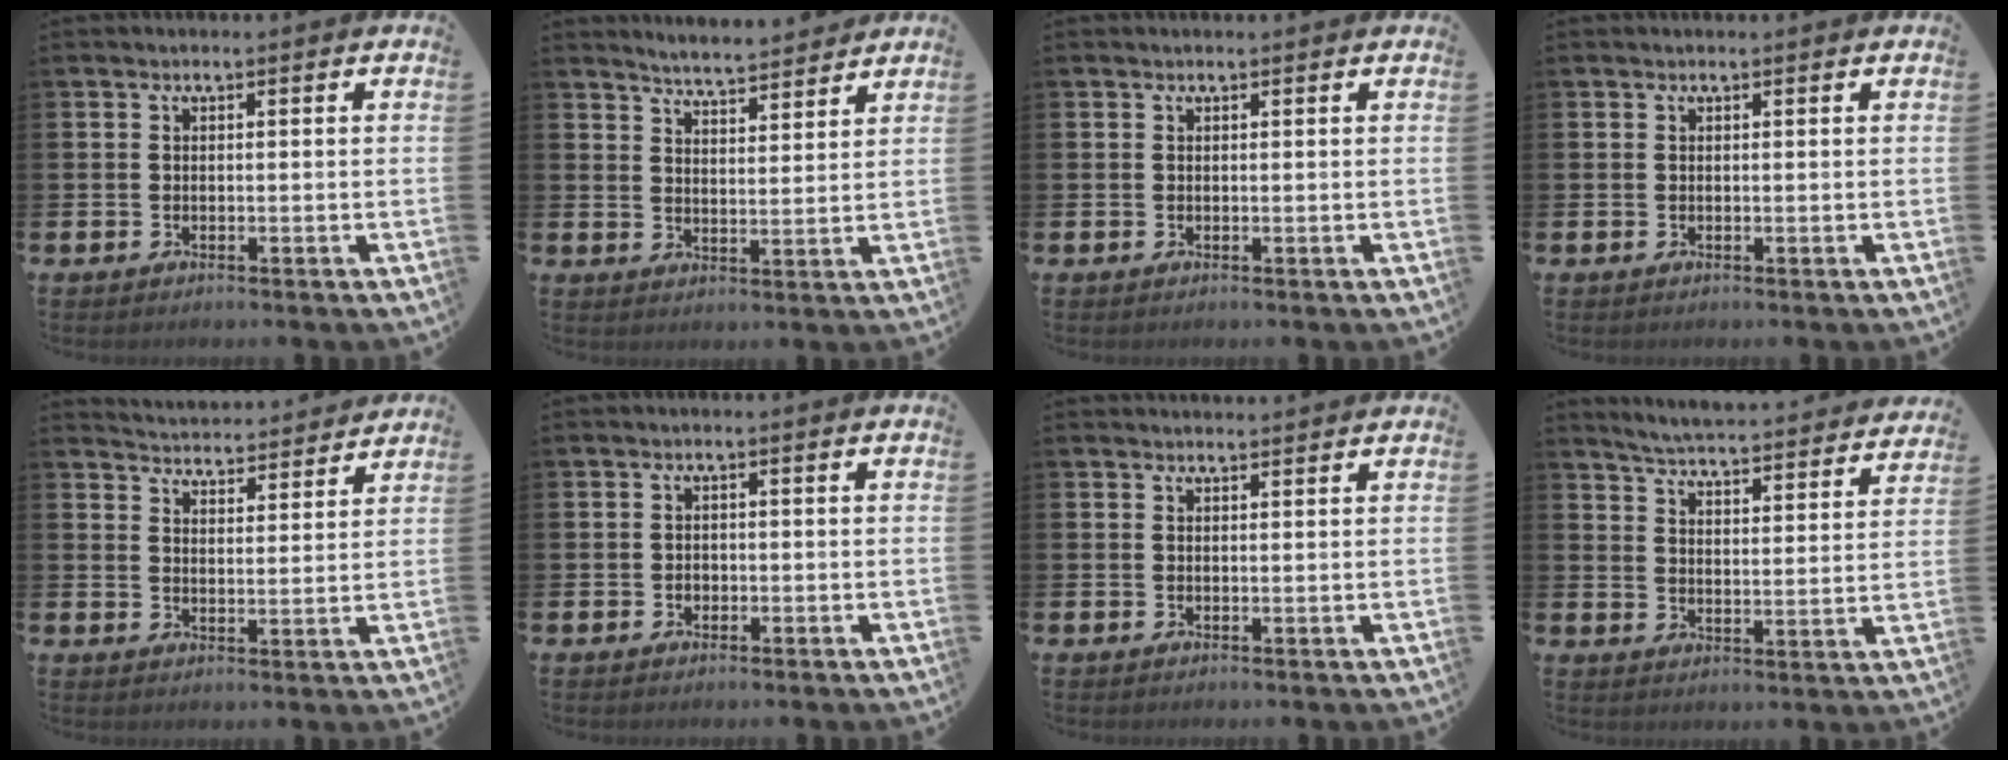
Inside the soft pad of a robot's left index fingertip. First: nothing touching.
{"total": 4.9, "force": [4.9, -0.1, 0.2], "torque": [-0.015, -0.035, 0.086]}
{"total": 0.0}
{"total": 0.0}
{"total": 4.7, "force": [4.6, 0.3, -0.3], "torque": [-0.007, -0.040, 0.081]}
{"total": 1.0, "force": [-0.2, 0.9, 0.4], "torque": [-0.006, 0.005, -0.008]}
{"total": 1.0, "force": [1.0, 0.0, 0.0], "torque": [0.009, -0.006, 0.016]}
{"total": 5.1, "force": [5.0, -0.1, 1.0], "torque": [-0.044, -0.042, 0.085]}